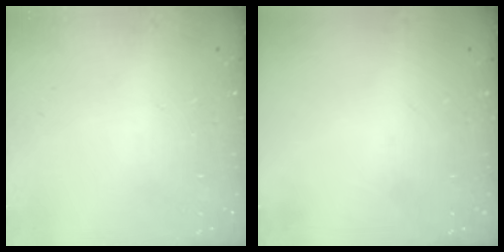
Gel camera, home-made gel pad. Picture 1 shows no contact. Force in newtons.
{"total": 0.0}